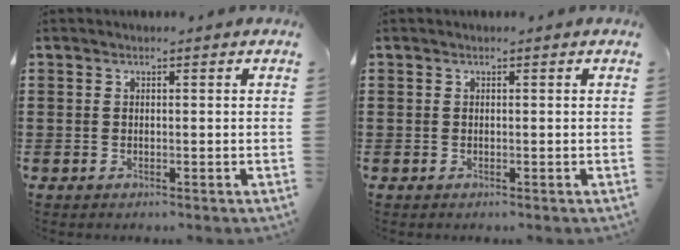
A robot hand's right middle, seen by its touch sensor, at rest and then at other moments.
{"total": 0.0}